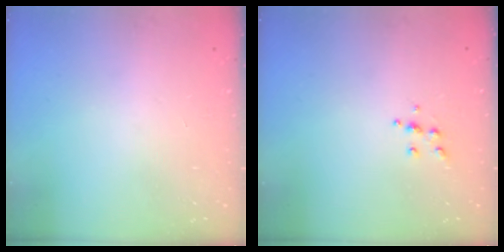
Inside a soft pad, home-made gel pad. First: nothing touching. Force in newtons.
{"total": 5.3, "press": 5.2, "slide": 0.5}